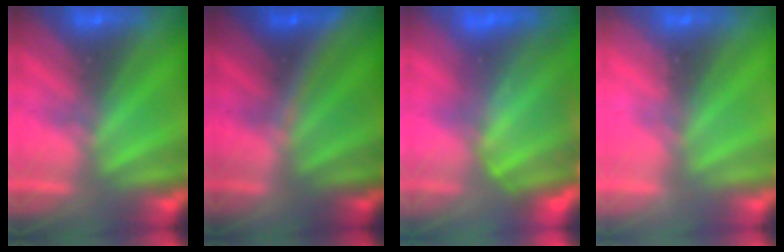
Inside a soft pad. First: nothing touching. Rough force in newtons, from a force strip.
{"total": 3.4}
{"total": 7.1}
{"total": 2.4}